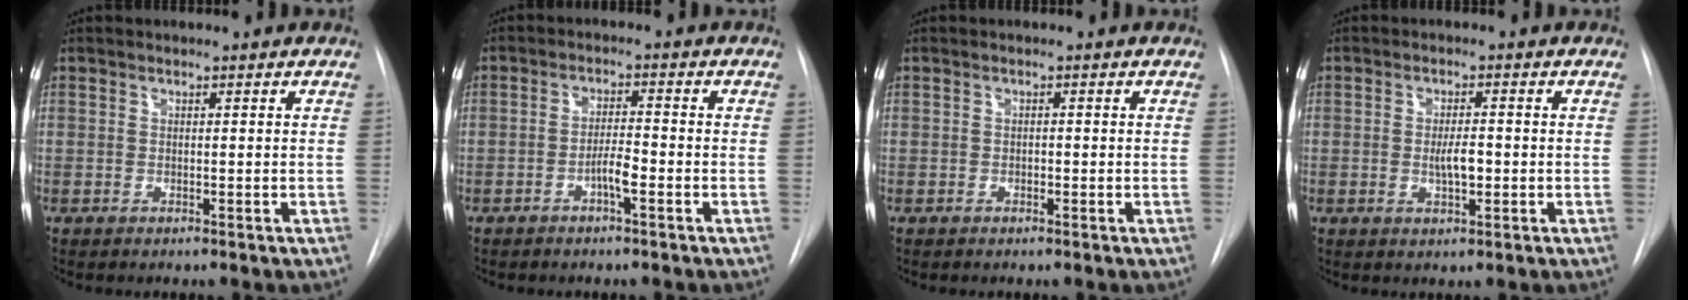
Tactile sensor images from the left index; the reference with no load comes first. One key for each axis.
{"total": 3.1, "fx": -1.8, "fy": 0.2, "fz": 2.5, "tx": -0.042, "ty": -0.001, "tz": -0.032}
{"total": 0.5, "fx": -0.5, "fy": 0.2, "fz": 0.1, "tx": 0.002, "ty": -0.001, "tz": -0.008}
{"total": 3.2, "fx": -0.7, "fy": 0.9, "fz": 3.0, "tx": -0.053, "ty": -0.003, "tz": -0.009}